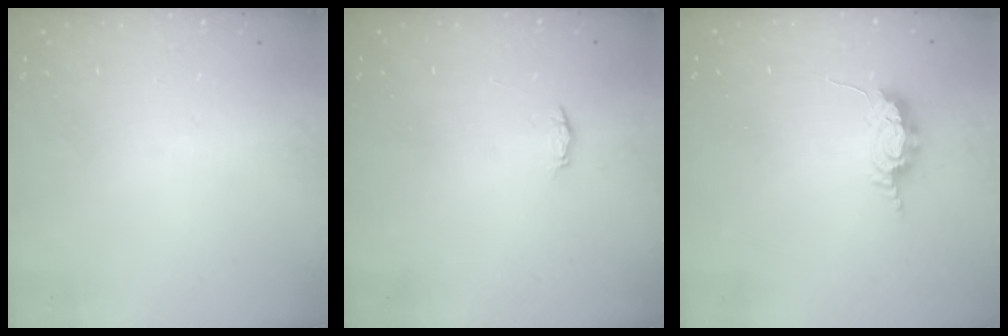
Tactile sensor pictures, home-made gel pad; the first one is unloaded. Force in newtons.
{"total": 2.2, "press": 2.1, "slide": 0.3}
{"total": 6.6, "press": 6.6, "slide": 0.3}